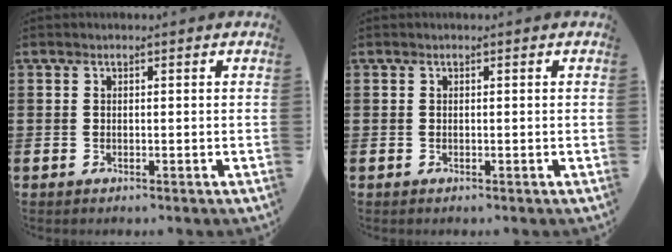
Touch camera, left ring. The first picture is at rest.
{"total": 0.0}